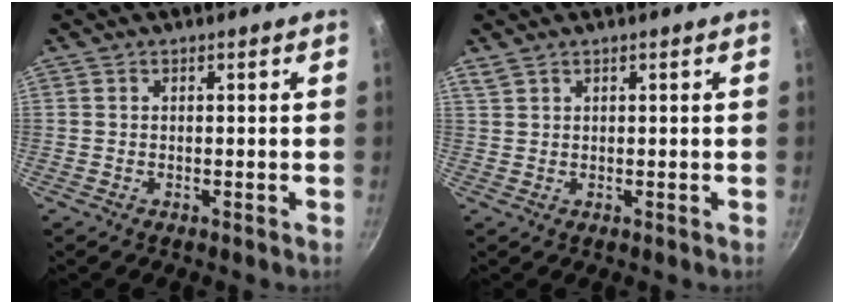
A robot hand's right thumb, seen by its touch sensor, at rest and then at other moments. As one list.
[{"total": 1.5, "force": [1.2, 0.4, 0.7], "torque": [-0.014, 0.000, 0.029]}]